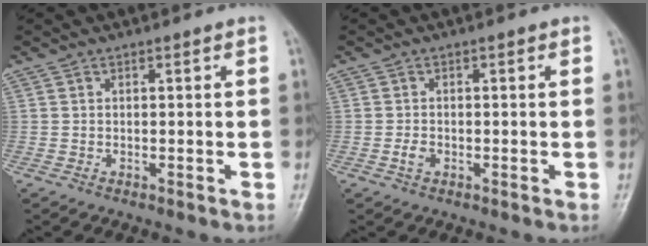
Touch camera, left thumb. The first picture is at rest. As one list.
[{"total": 1.7, "force": [-0.6, 1.2, 1.0], "torque": [-0.017, 0.002, -0.014]}]